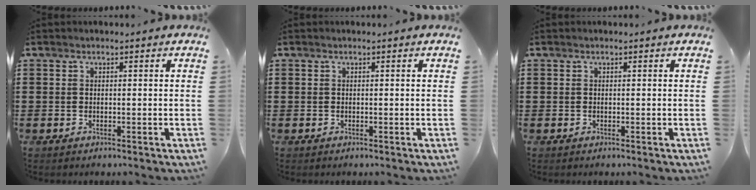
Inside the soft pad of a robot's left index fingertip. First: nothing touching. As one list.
[{"total": 0.0}, {"total": 0.0}]